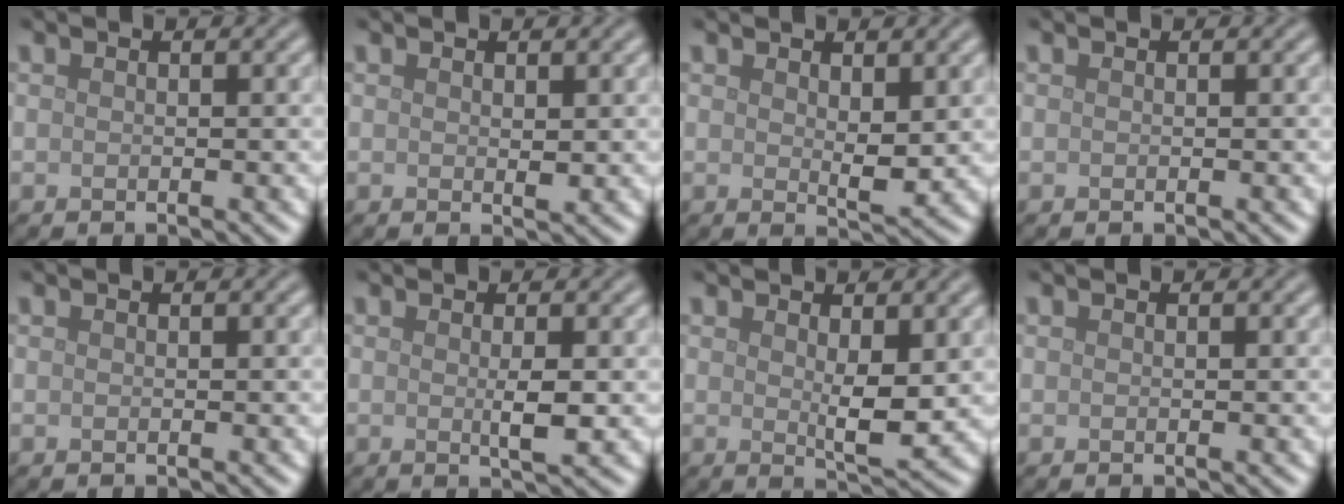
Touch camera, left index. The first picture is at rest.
{"total": 0.7, "force": [0.2, 0.3, 0.6], "torque": [-0.010, -0.003, 0.004]}
{"total": 2.2, "force": [0.8, 0.9, 1.8], "torque": [-0.030, -0.007, 0.017]}
{"total": 0.0}
{"total": 0.0}
{"total": 1.8, "force": [0.0, 0.2, 1.8], "torque": [-0.033, -0.003, -0.001]}
{"total": 2.8, "force": [0.7, 0.8, 2.6], "torque": [-0.045, -0.008, 0.015]}
{"total": 0.0}